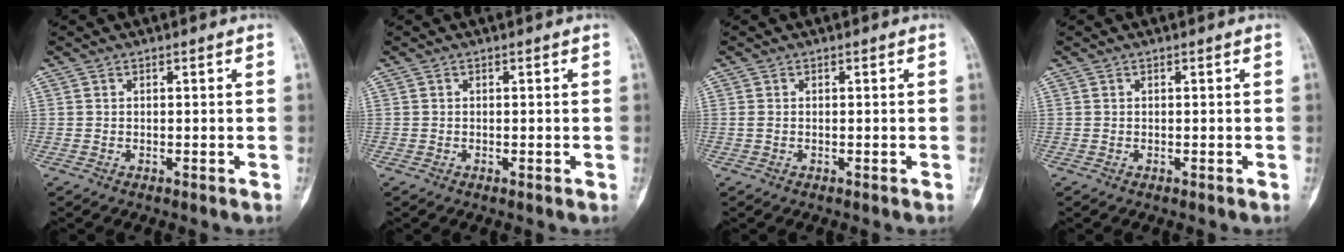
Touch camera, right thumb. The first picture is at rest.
{"total": 0.0}
{"total": 0.6, "force": [-0.1, 0.4, 0.5], "torque": [-0.015, -0.001, 0.000]}
{"total": 0.0}